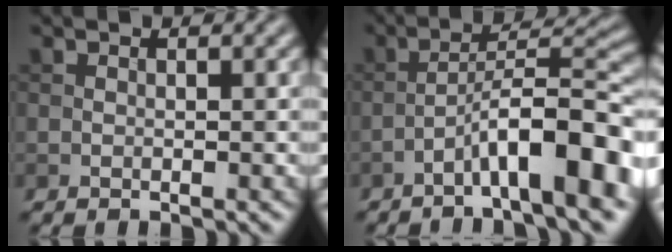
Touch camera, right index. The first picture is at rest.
{"total": 9.1, "force": [-4.5, 1.8, 7.7], "torque": [-0.118, 0.026, -0.073]}